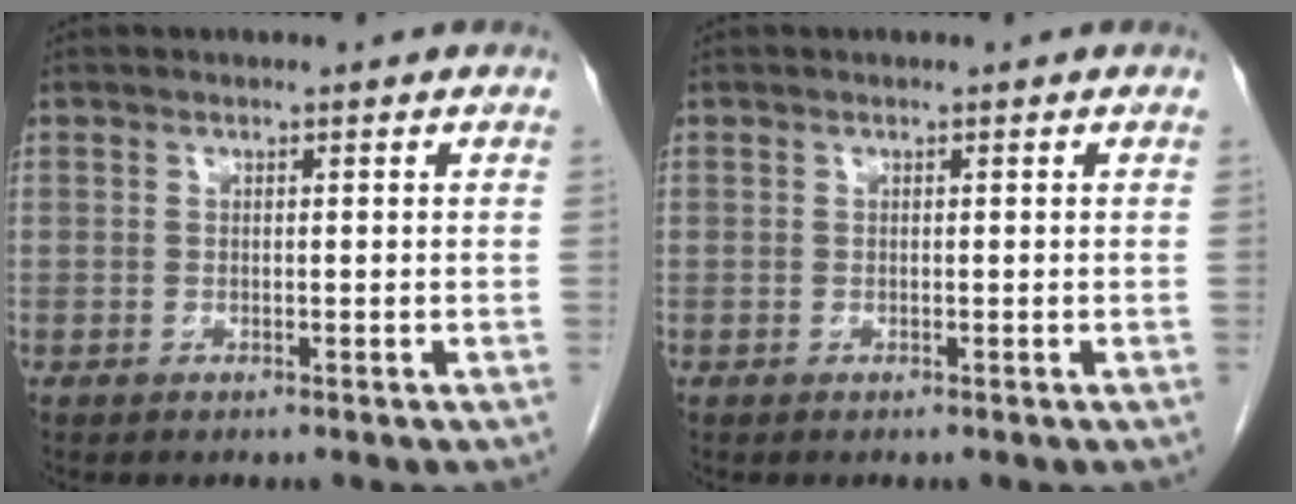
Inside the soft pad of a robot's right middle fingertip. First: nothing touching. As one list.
[{"total": 0.0}]